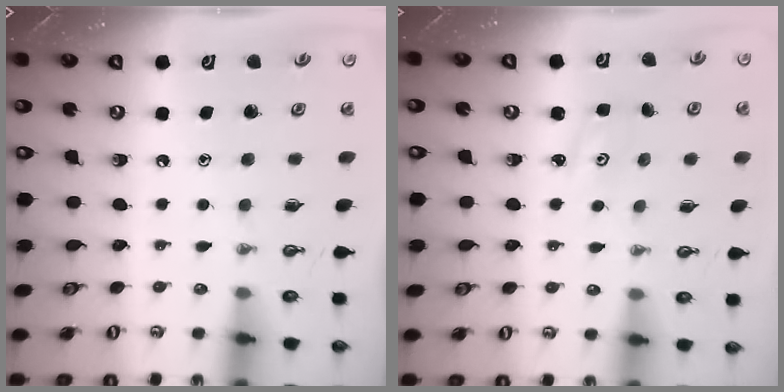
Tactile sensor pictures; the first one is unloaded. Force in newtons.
{"total": 2.2, "press": 2.2, "slide": 0.3}